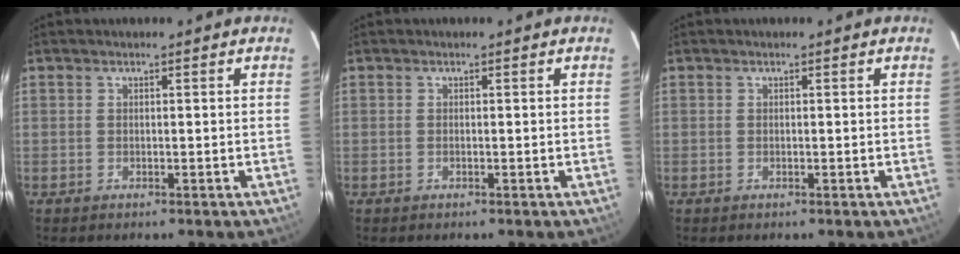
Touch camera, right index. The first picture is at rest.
{"total": 0.0}
{"total": 0.0}